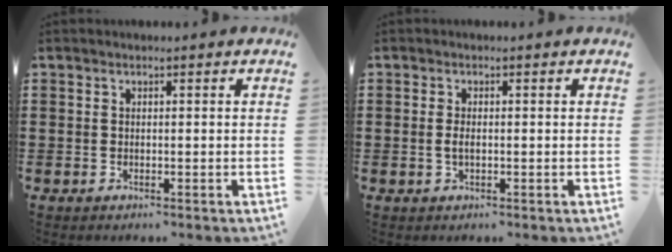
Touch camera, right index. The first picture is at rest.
{"total": 1.5, "force": [-0.2, 0.6, 1.3], "torque": [-0.033, 0.001, -0.007]}